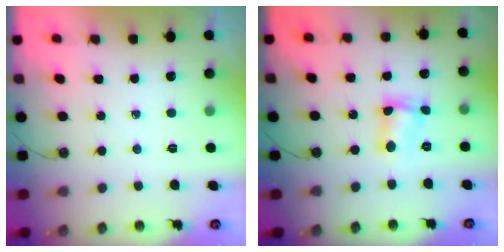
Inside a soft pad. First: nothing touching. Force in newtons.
{"total": 4.4, "press": 4.3, "slide": 1.0}